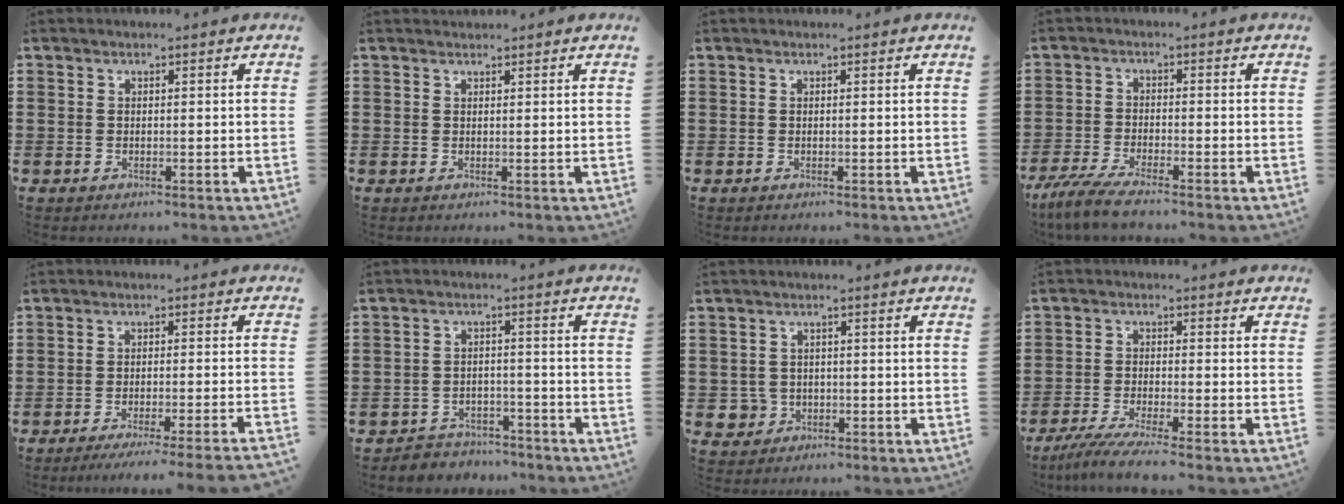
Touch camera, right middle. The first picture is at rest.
{"total": 0.8, "force": [0.7, 0.2, -0.1], "torque": [0.008, -0.004, 0.012]}
{"total": 0.0}
{"total": 4.3, "force": [-3.6, -0.1, 2.2], "torque": [-0.067, -0.019, -0.076]}
{"total": 3.3, "force": [-2.8, -0.7, 1.6], "torque": [-0.026, -0.008, -0.057]}
{"total": 3.5, "force": [-3.4, 0.7, -0.3], "torque": [-0.003, 0.002, -0.074]}
{"total": 2.5, "force": [-0.7, 2.4, 0.4], "torque": [-0.018, 0.003, -0.016]}
{"total": 4.0, "force": [-3.5, -0.5, 2.0], "torque": [-0.049, -0.017, -0.069]}